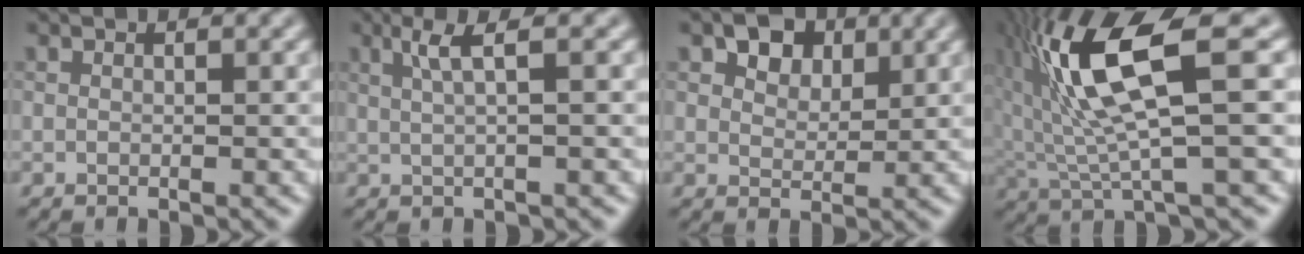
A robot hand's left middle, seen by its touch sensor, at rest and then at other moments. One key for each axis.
{"total": 2.3, "fx": 0.5, "fy": 0.2, "fz": 2.2, "tx": -0.040, "ty": 0.005, "tz": 0.019}
{"total": 4.4, "fx": 2.5, "fy": 2.8, "fz": 2.3, "tx": -0.043, "ty": 0.011, "tz": 0.030}
{"total": 9.5, "fx": 2.0, "fy": 2.3, "fz": 9.0, "tx": -0.185, "ty": 0.008, "tz": 0.048}